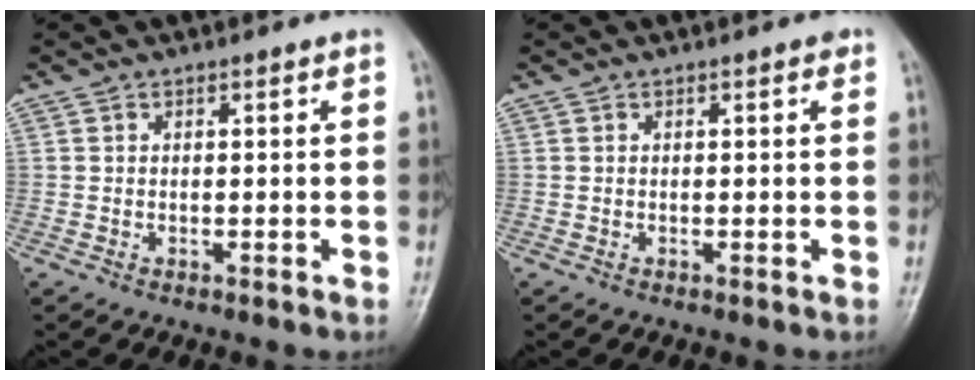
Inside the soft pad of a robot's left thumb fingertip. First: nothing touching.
{"total": 0.6, "force": [0.3, 0.4, 0.4], "torque": [-0.001, -0.001, 0.000]}